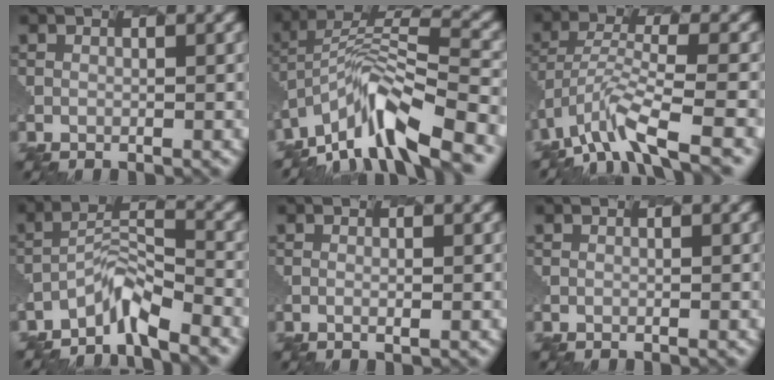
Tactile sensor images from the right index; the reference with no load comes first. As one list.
[{"total": 9.7, "force": [-6.3, 2.8, 6.8], "torque": [-0.121, 0.023, -0.126]}, {"total": 6.7, "force": [-4.5, 1.8, 4.6], "torque": [-0.102, 0.000, -0.095]}, {"total": 3.9, "force": [-3.5, 0.4, 1.7], "torque": [-0.043, 0.007, -0.075]}, {"total": 0.8, "force": [0.3, 0.2, 0.7], "torque": [0.001, 0.000, -0.004]}, {"total": 0.0}]